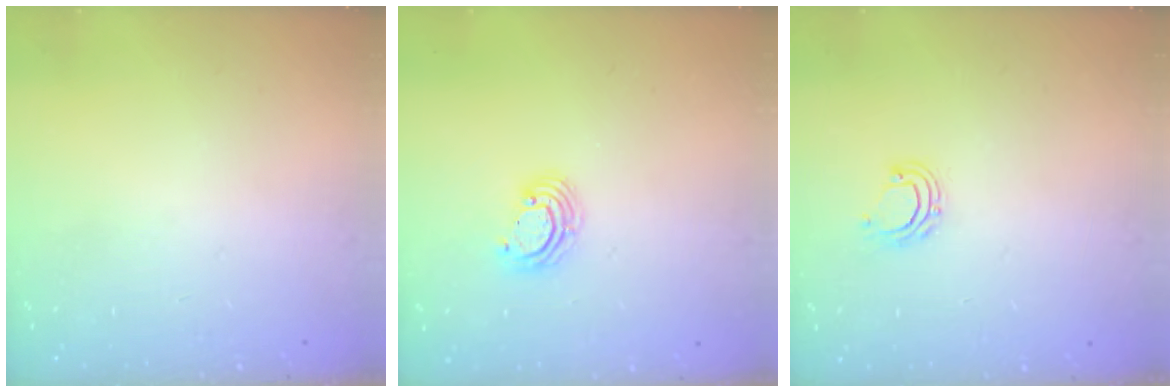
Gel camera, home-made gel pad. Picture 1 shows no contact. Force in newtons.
{"total": 3.6, "press": 3.6, "slide": 0.2}
{"total": 6.1, "press": 6.0, "slide": 1.1}